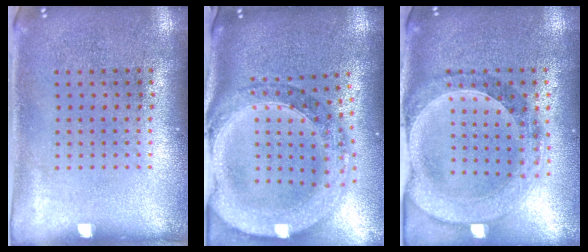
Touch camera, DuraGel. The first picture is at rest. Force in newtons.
{"total": 2.7, "press": 2.4, "slide": 1.4}
{"total": 1.5, "press": 1.4, "slide": 0.4}